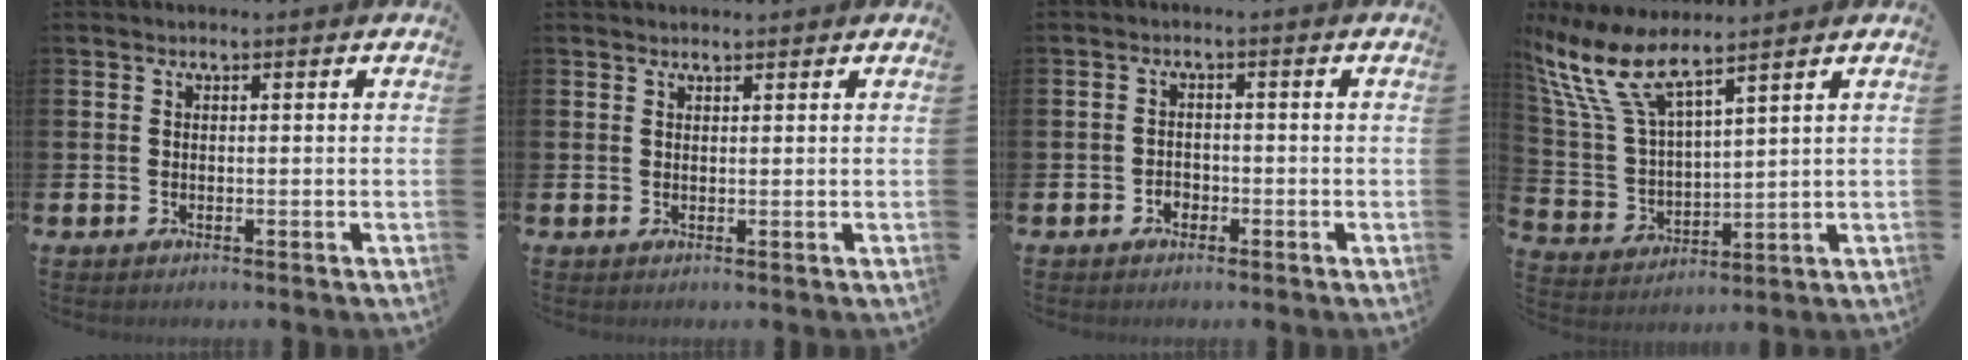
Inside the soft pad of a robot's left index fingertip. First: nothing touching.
{"total": 1.0, "force": [1.0, 0.3, 0.0], "torque": [0.013, -0.003, 0.015]}
{"total": 1.5, "force": [-0.9, 1.2, 0.3], "torque": [-0.003, -0.002, -0.022]}
{"total": 9.5, "force": [7.8, 2.2, 5.0], "torque": [-0.135, -0.025, 0.140]}